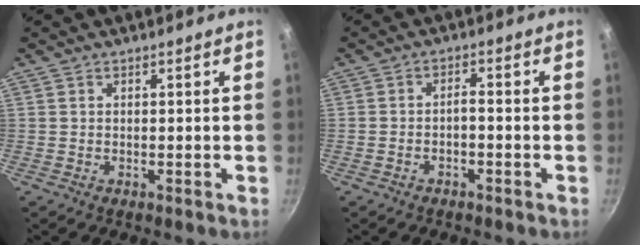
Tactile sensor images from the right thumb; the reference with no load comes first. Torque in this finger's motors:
{"motor_torque": [-0.15, 0.08, -0.40, -0.07, 0.00]}